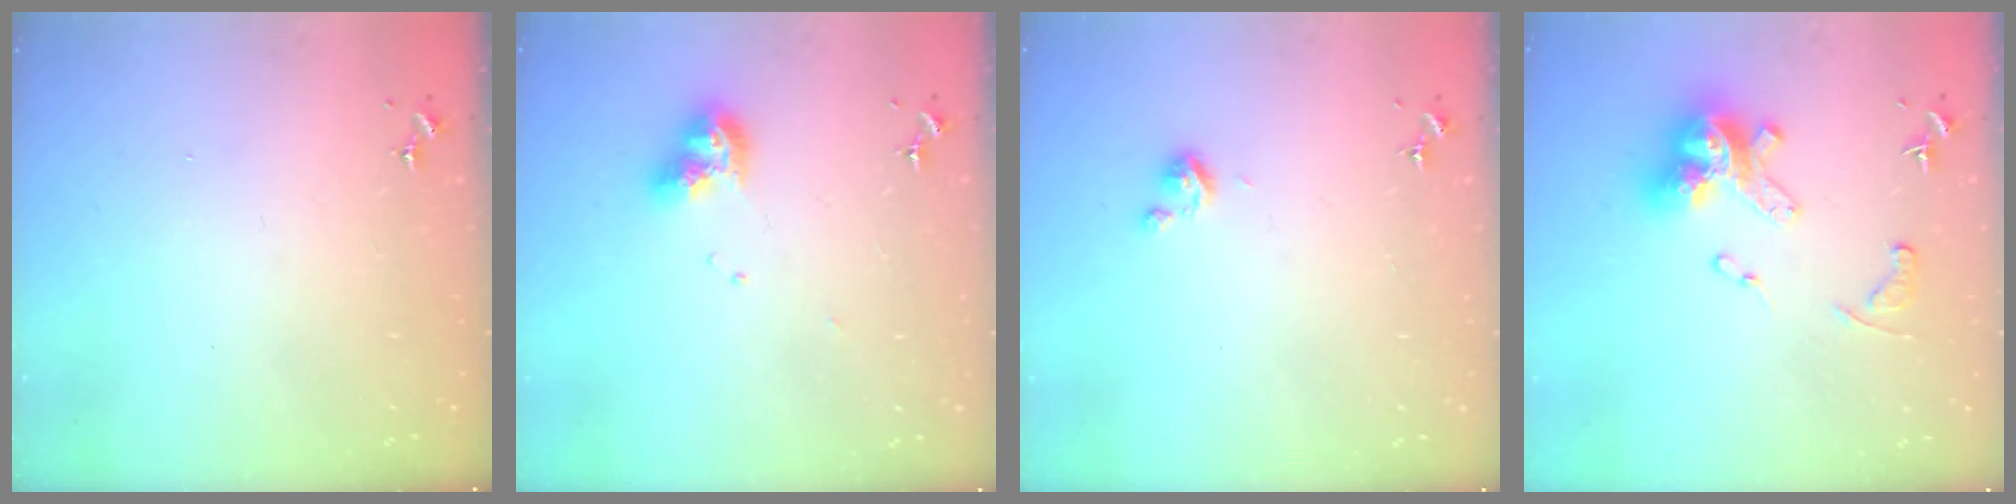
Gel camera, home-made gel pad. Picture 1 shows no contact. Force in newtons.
{"total": 9.7, "press": 9.6, "slide": 1.1}
{"total": 3.8, "press": 3.8, "slide": 0.3}
{"total": 16.5, "press": 16.4, "slide": 1.5}